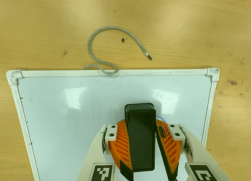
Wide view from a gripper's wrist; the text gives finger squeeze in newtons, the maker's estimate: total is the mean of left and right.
{"total": 13.8, "left": 14.3, "right": 13.3}